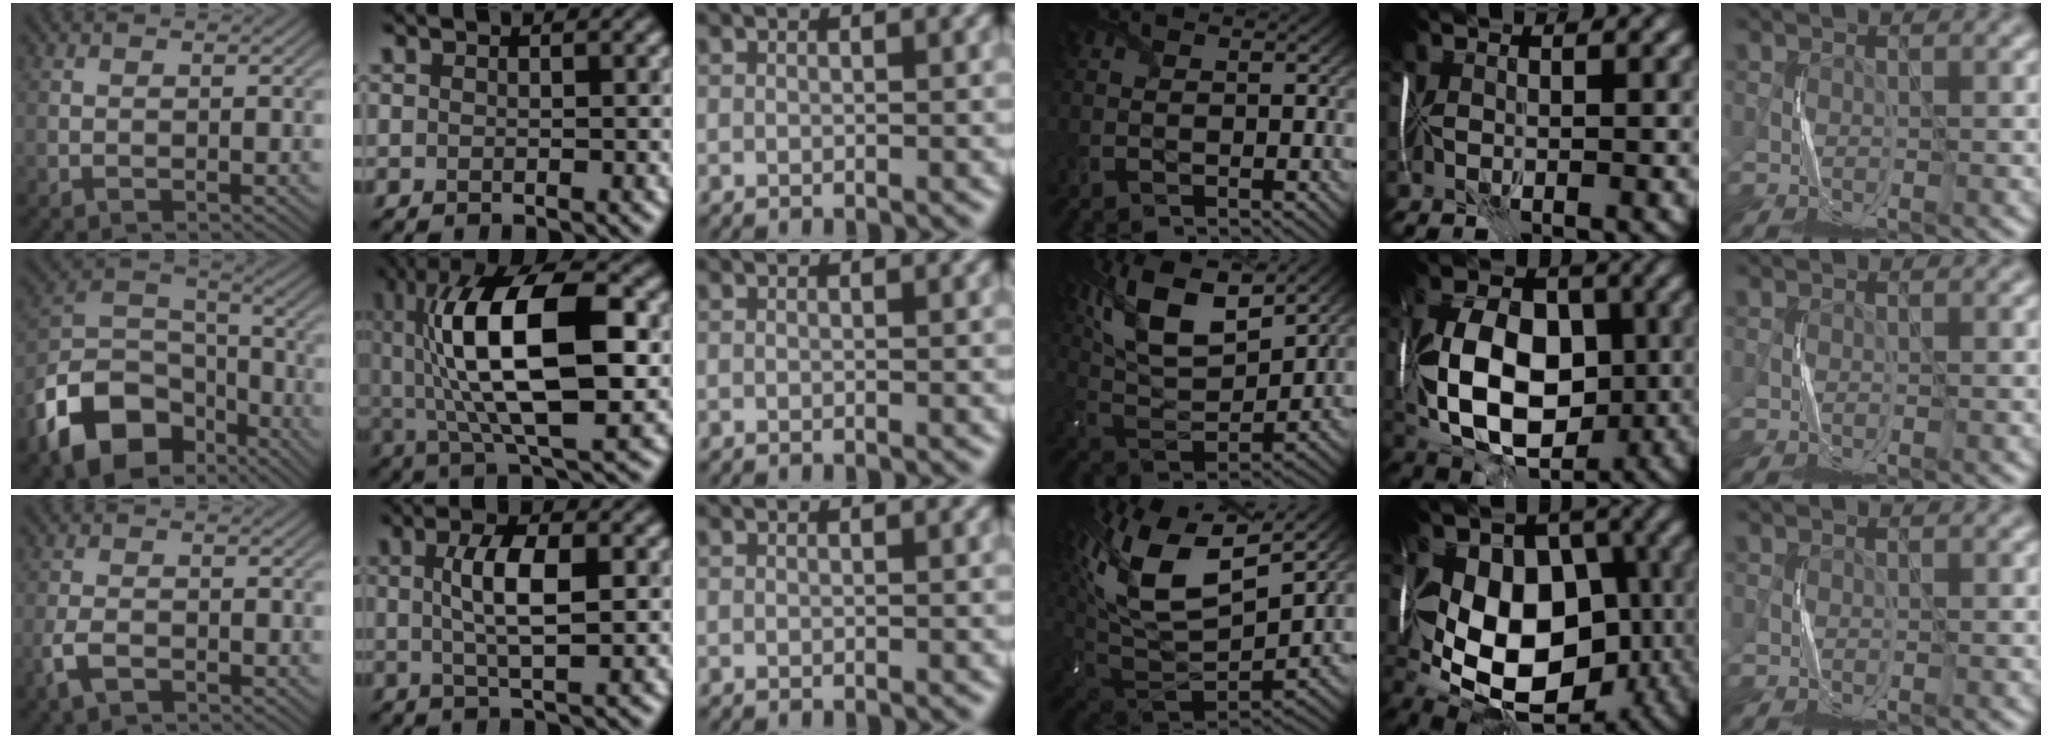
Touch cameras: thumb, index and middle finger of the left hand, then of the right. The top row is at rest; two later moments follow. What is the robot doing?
{"motion": "fold", "object": "plastic wrap"}